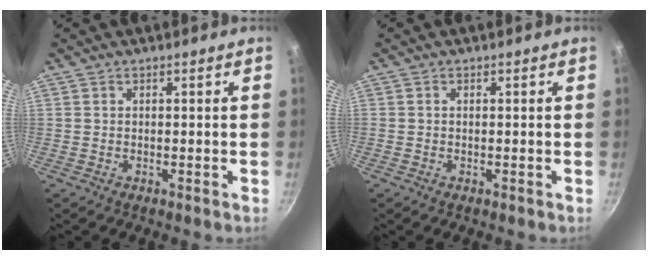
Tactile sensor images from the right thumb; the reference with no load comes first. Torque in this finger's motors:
{"motor_torque": [-0.20, -0.21, -0.01, 0.43, -0.02]}